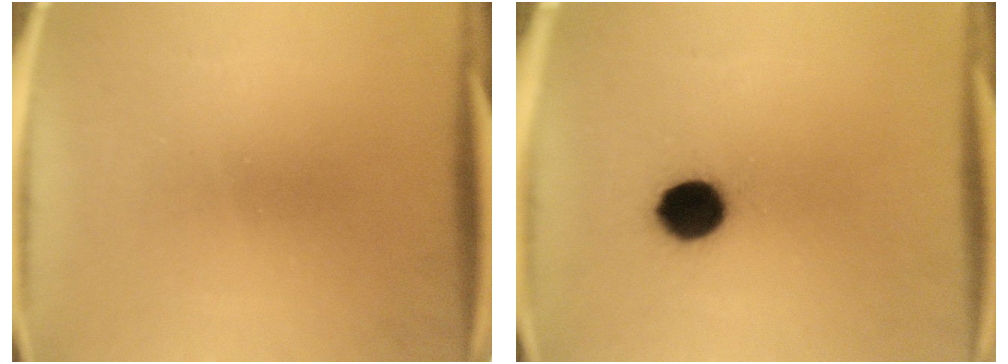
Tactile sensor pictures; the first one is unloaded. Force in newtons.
{"total": 9.1}